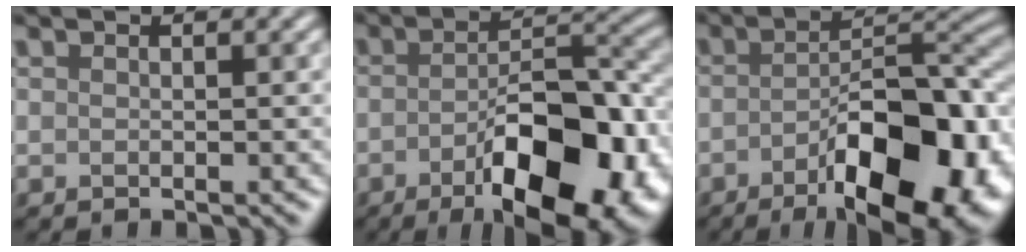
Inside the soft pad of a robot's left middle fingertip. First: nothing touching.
{"total": 12.2, "force": [-5.3, 4.7, 10.0], "torque": [-0.149, -0.006, -0.074]}
{"total": 13.5, "force": [-5.7, 5.1, 11.0], "torque": [-0.155, -0.002, -0.082]}